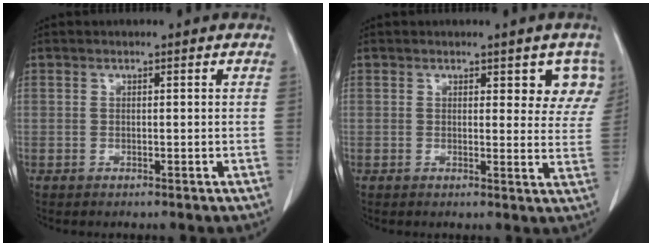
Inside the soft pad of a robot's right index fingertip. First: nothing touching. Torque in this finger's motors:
{"motor_torque": [0.15, 0.10, 0.03, 0.02]}